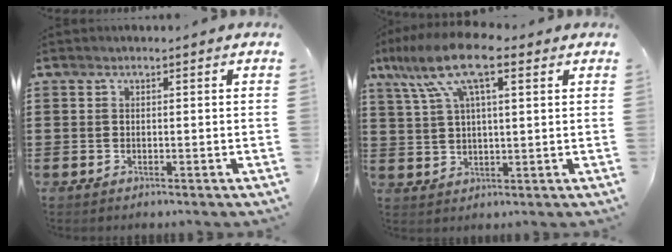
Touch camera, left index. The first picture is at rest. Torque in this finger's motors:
{"motor_torque": [1.51, -0.63, 1.05, 0.21]}